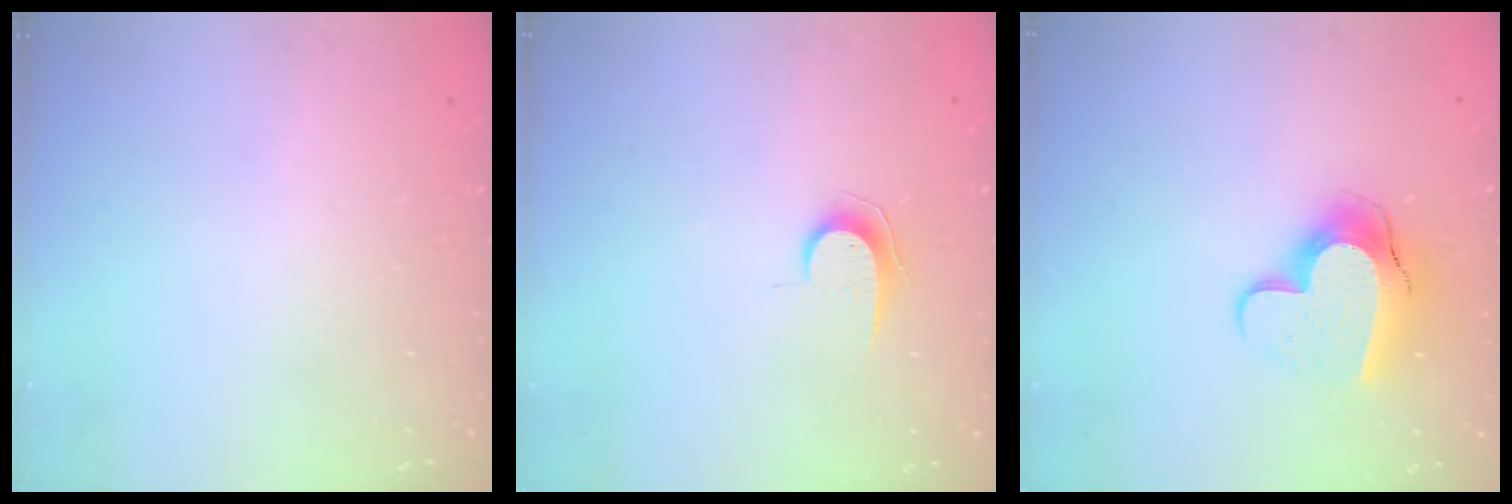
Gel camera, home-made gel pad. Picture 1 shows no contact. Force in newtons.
{"total": 6.7, "press": 6.7, "slide": 0.7}
{"total": 13.1, "press": 13.0, "slide": 1.2}